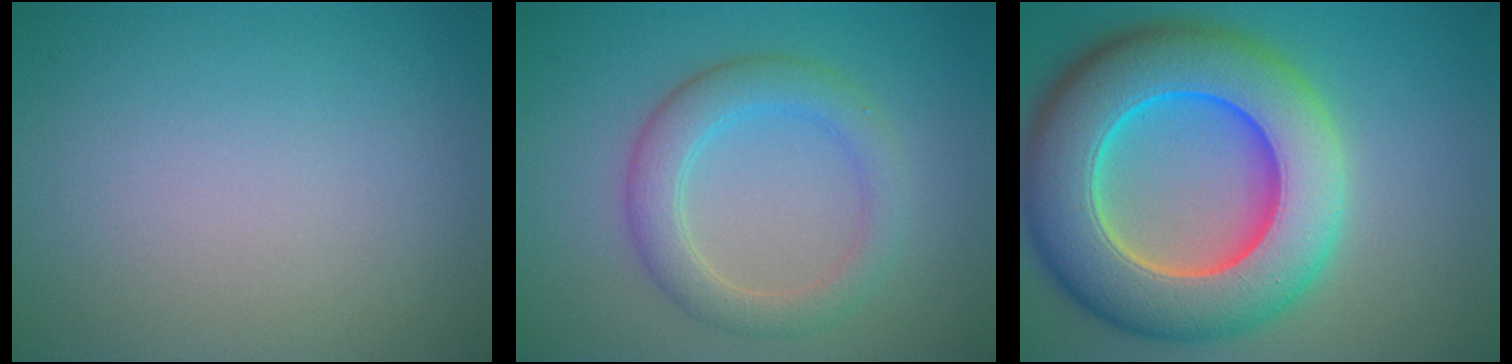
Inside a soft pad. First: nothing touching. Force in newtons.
{"total": 3.9, "press": 3.9, "slide": 0.3}
{"total": 13.4, "press": 13.4, "slide": 0.4}